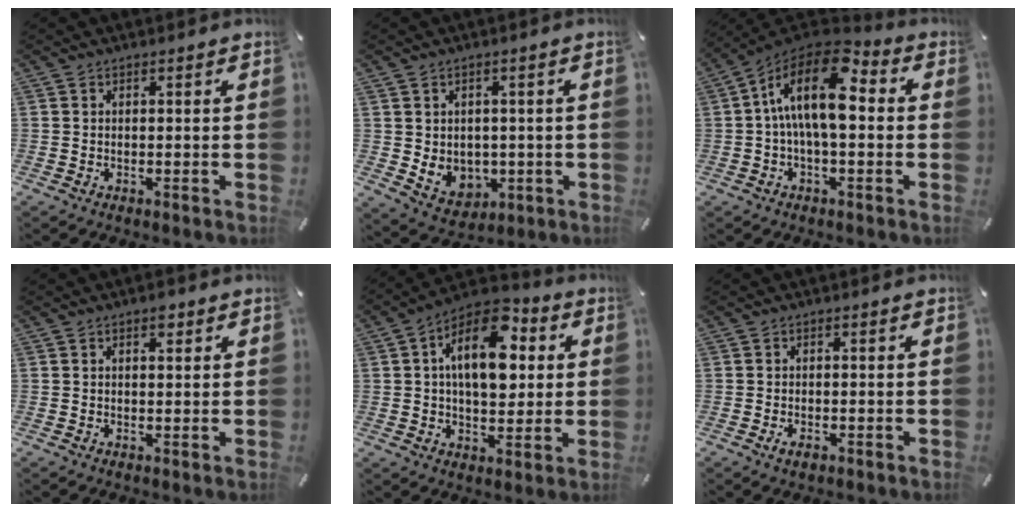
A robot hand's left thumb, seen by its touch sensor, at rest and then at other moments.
{"total": 5.8, "force": [0.8, 5.5, 1.6], "torque": [-0.022, -0.013, 0.019]}
{"total": 16.4, "force": [2.4, 8.0, 14.1], "torque": [-0.251, -0.009, 0.040]}
{"total": 2.2, "force": [1.1, 1.3, 1.4], "torque": [-0.014, -0.002, 0.015]}
{"total": 16.2, "force": [4.4, 9.4, 12.4], "torque": [-0.209, -0.014, 0.073]}
{"total": 1.9, "force": [-0.9, 1.0, 1.4], "torque": [-0.031, -0.001, -0.018]}